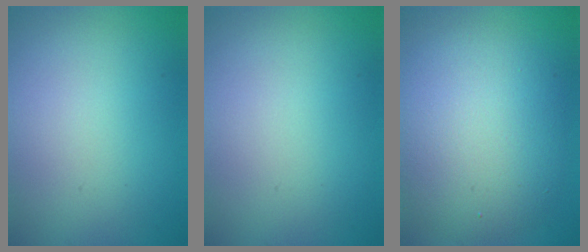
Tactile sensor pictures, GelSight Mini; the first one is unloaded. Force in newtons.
{"total": 0.0}
{"total": 7.5, "press": 7.5, "slide": 0.8}